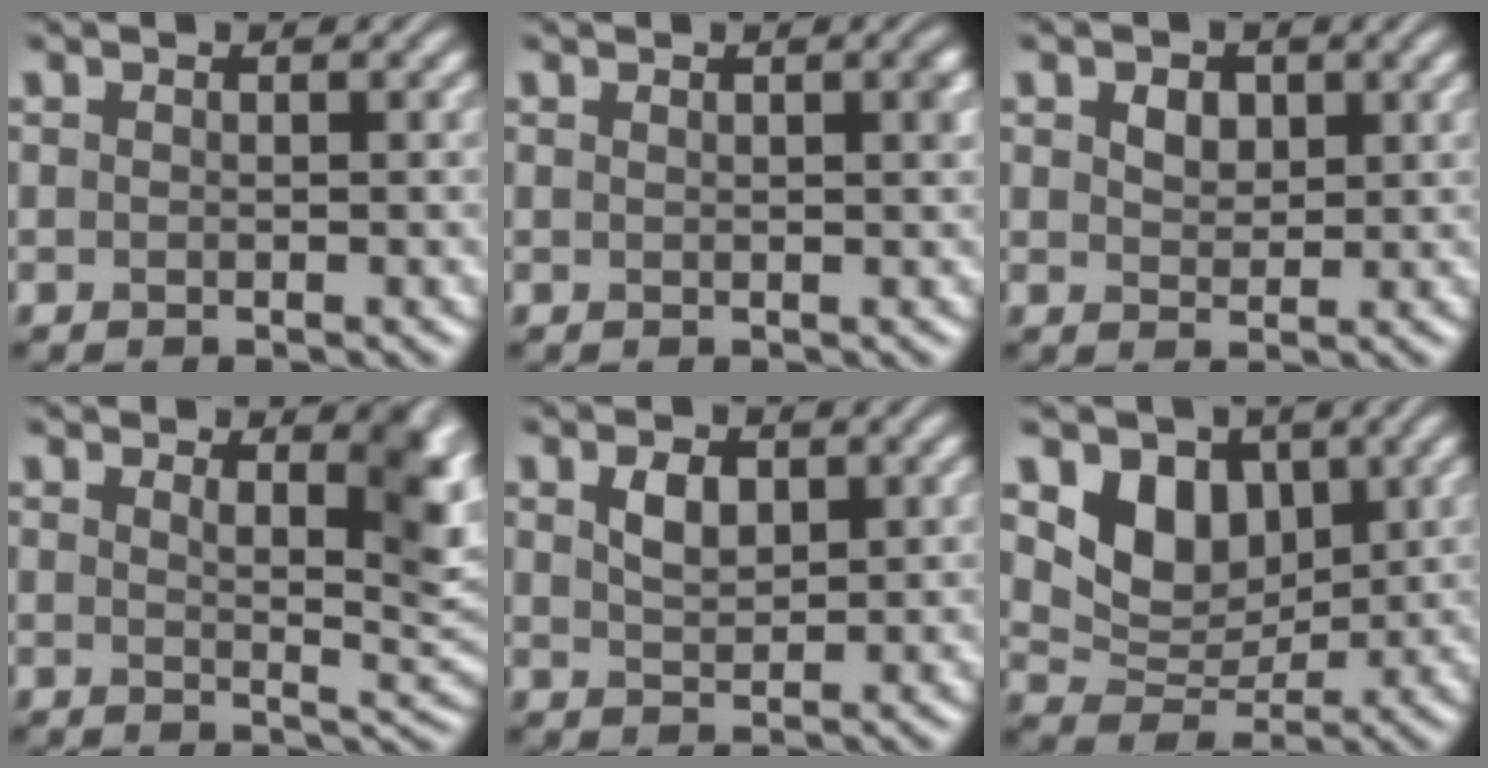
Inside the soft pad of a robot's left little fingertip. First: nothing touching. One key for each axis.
{"total": 1.1, "fx": 0.5, "fy": 0.3, "fz": 1.0, "tx": -0.012, "ty": 0.002, "tz": 0.008}
{"total": 2.0, "fx": 0.9, "fy": 1.4, "fz": 1.1, "tx": -0.024, "ty": 0.001, "tz": 0.016}
{"total": 5.6, "fx": 2.8, "fy": 1.8, "fz": 4.4, "tx": -0.045, "ty": -0.005, "tz": 0.040}
{"total": 2.4, "fx": 1.0, "fy": 1.4, "fz": 1.6, "tx": -0.037, "ty": 0.001, "tz": 0.022}
{"total": 5.1, "fx": 2.1, "fy": 3.8, "fz": 2.7, "tx": -0.052, "ty": -0.012, "tz": 0.033}